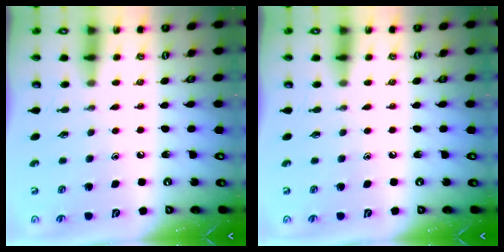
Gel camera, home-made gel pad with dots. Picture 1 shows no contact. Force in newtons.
{"total": 0.0}